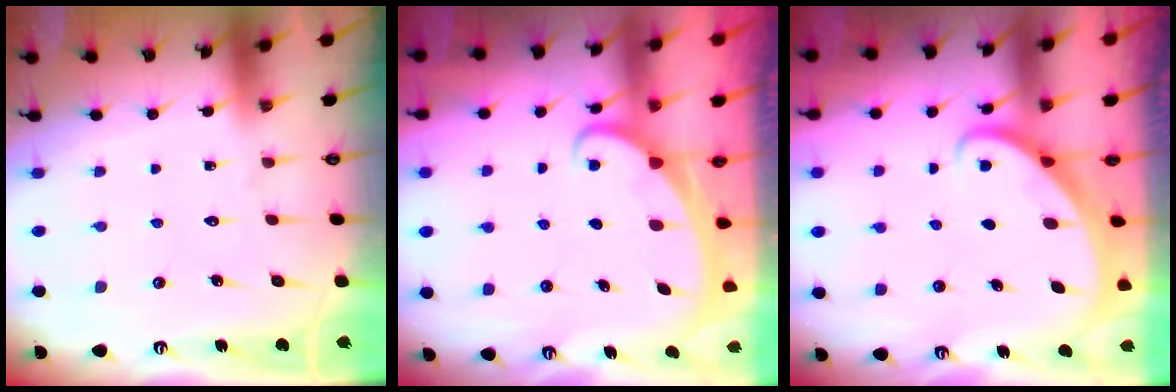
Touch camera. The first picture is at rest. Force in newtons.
{"total": 1.9, "press": 1.9, "slide": 0.1}
{"total": 2.6, "press": 2.6, "slide": 0.3}